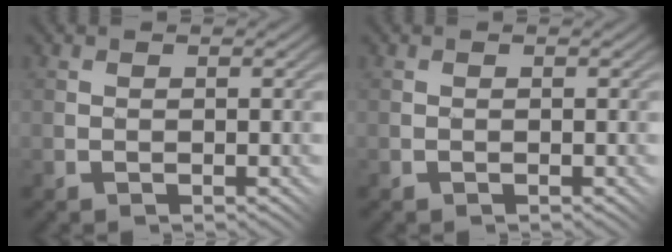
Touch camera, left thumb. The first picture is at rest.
{"total": 0.0}